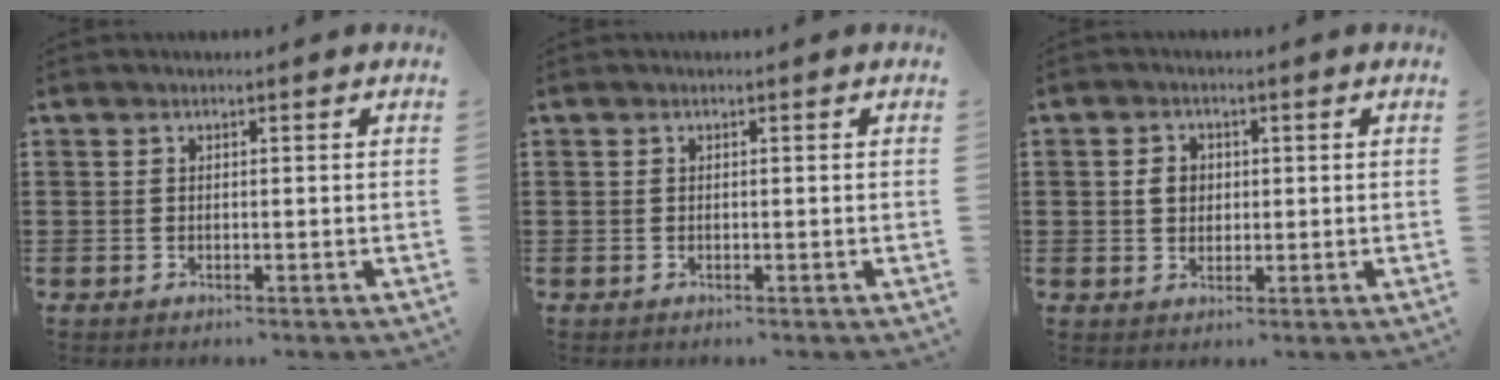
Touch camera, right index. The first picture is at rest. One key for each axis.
{"total": 0.0}
{"total": 2.6, "fx": 0.1, "fy": 2.2, "fz": 1.4, "tx": -0.033, "ty": 0.010, "tz": 0.000}